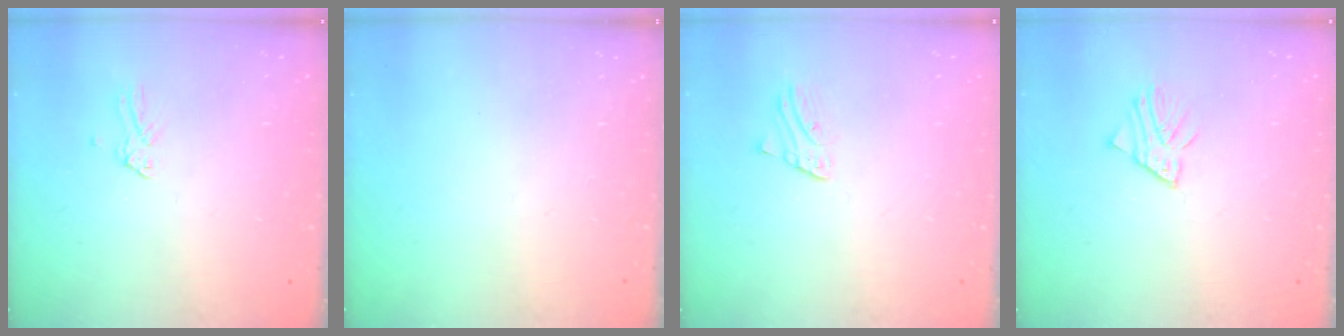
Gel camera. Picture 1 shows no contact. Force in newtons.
{"total": 0.0}
{"total": 1.3, "press": 1.2, "slide": 0.1}
{"total": 2.8, "press": 2.8, "slide": 0.3}